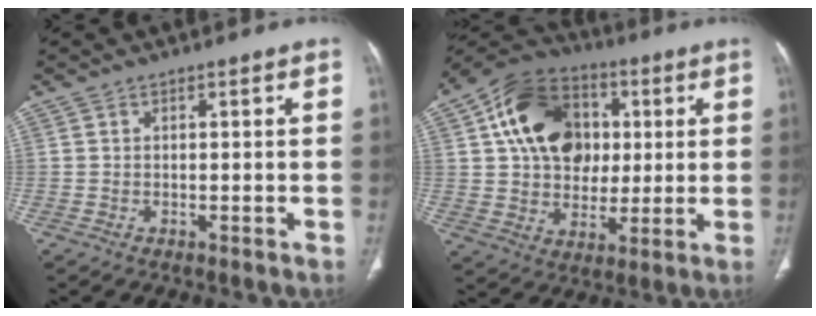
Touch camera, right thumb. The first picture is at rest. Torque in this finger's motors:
{"motor_torque": [1.65, 3.05, 1.09, -0.23, 0.46]}